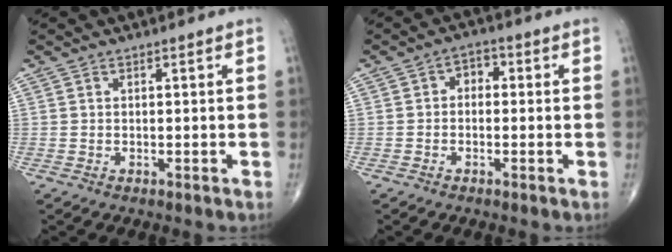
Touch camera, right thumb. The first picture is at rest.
{"total": 3.2, "force": [0.0, 2.4, 2.1], "torque": [-0.012, 0.014, -0.013]}